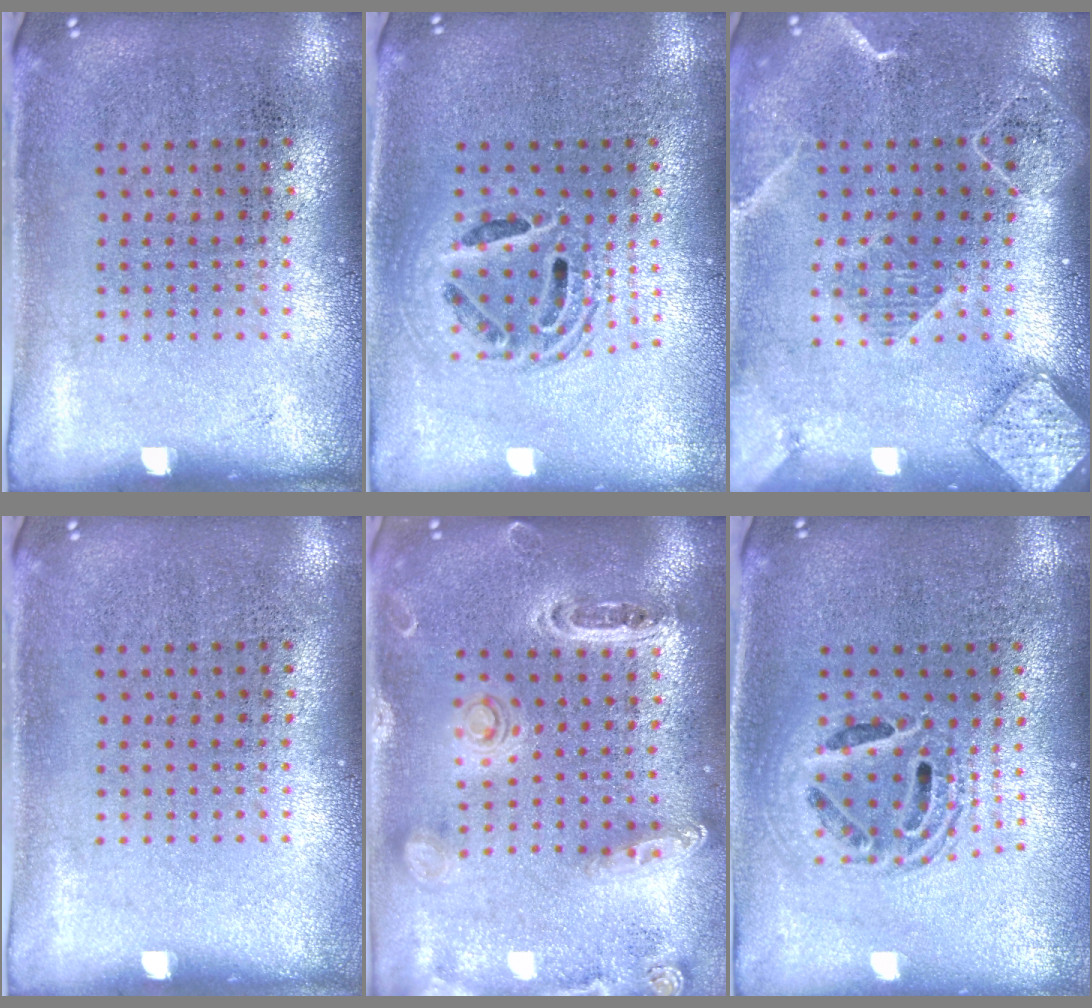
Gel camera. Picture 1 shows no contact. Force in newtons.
{"total": 1.6, "press": 1.4, "slide": 0.9}
{"total": 2.1, "press": 1.9, "slide": 1.0}
{"total": 0.0}
{"total": 1.3, "press": 1.3, "slide": 0.2}
{"total": 1.6, "press": 1.4, "slide": 0.9}